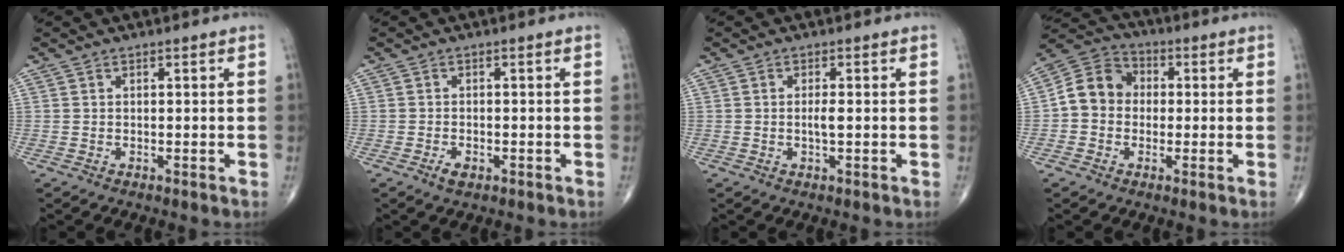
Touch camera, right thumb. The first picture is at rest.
{"total": 2.1, "force": [-1.1, 1.1, 1.4], "torque": [-0.025, 0.000, -0.017]}
{"total": 1.8, "force": [-0.2, 0.4, 1.8], "torque": [-0.036, 0.000, -0.003]}
{"total": 9.0, "force": [-0.3, 7.8, 4.5], "torque": [-0.063, 0.033, -0.021]}